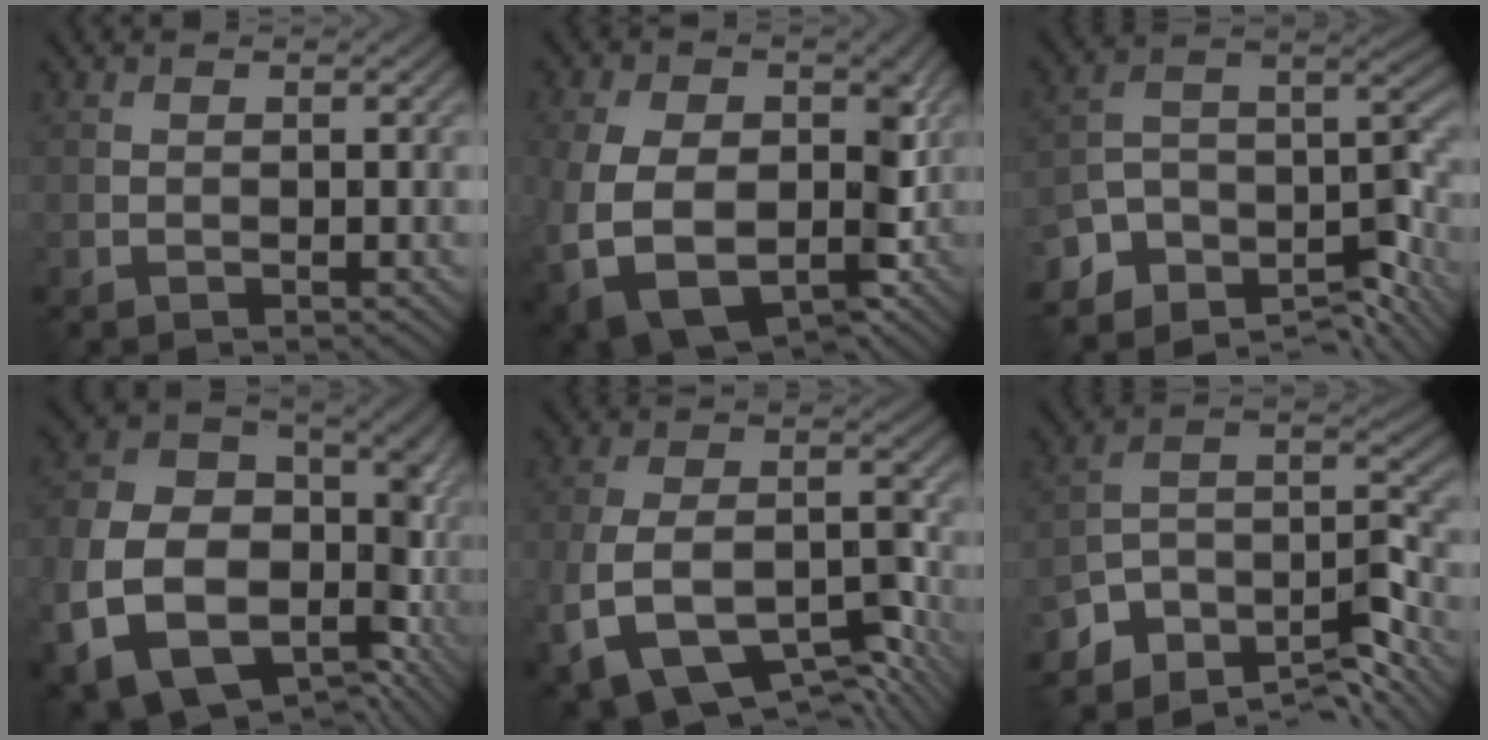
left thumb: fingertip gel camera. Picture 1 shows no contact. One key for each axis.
{"total": 13.2, "fx": -2.5, "fy": 9.4, "fz": 8.9, "tx": -0.176, "ty": -0.031, "tz": -0.028}
{"total": 10.3, "fx": -8.3, "fy": 4.2, "fz": 4.6, "tx": -0.091, "ty": -0.007, "tz": -0.146}
{"total": 17.7, "fx": -5.6, "fy": 13.3, "fz": 10.2, "tx": -0.239, "ty": -0.044, "tz": -0.091}
{"total": 13.7, "fx": -7.0, "fy": 7.4, "fz": 9.2, "tx": -0.198, "ty": -0.028, "tz": -0.112}
{"total": 10.1, "fx": -8.3, "fy": 3.7, "fz": 4.3, "tx": -0.072, "ty": -0.001, "tz": -0.155}